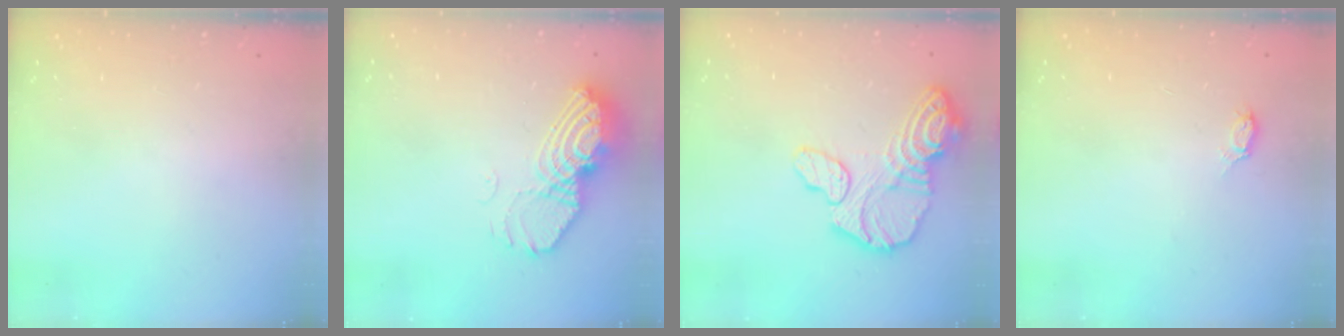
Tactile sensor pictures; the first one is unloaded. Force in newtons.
{"total": 12.3, "press": 12.3, "slide": 1.2}
{"total": 17.3, "press": 17.2, "slide": 1.6}
{"total": 3.3, "press": 3.3, "slide": 0.4}